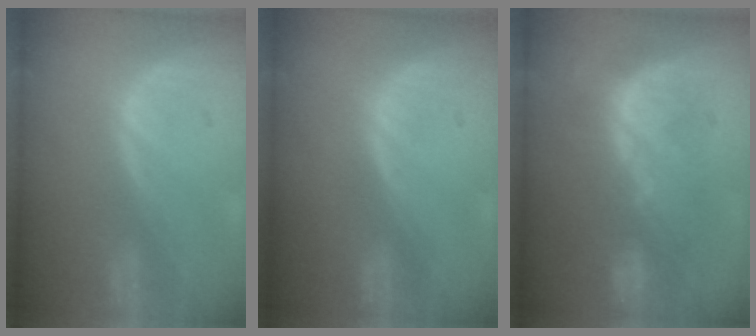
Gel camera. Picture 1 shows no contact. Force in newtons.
{"total": 0.0}
{"total": 8.3, "press": 8.1, "slide": 2.0}